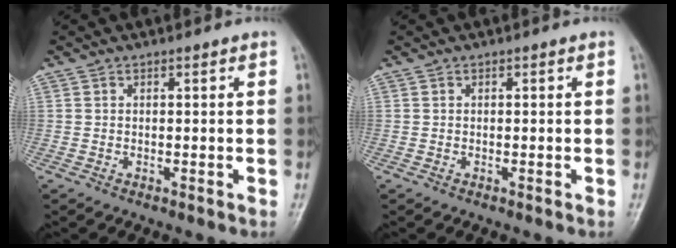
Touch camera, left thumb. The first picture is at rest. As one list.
[{"total": 0.0}]